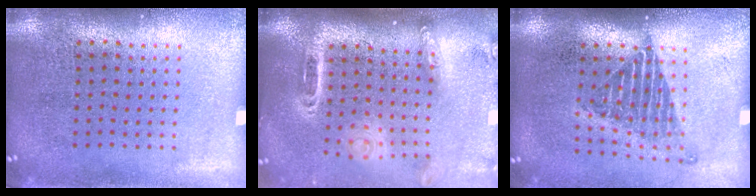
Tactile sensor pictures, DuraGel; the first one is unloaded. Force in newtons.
{"total": 2.5, "press": 1.9, "slide": 1.7}
{"total": 1.3, "press": 1.1, "slide": 0.7}